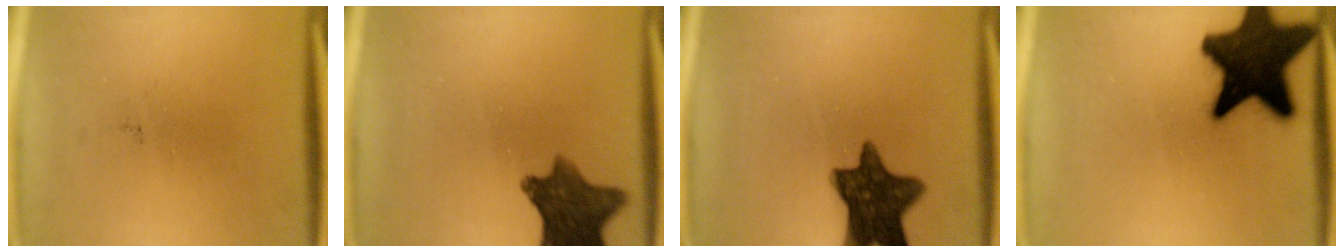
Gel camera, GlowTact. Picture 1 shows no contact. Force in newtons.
{"total": 9.9}
{"total": 11.9}
{"total": 19.0}